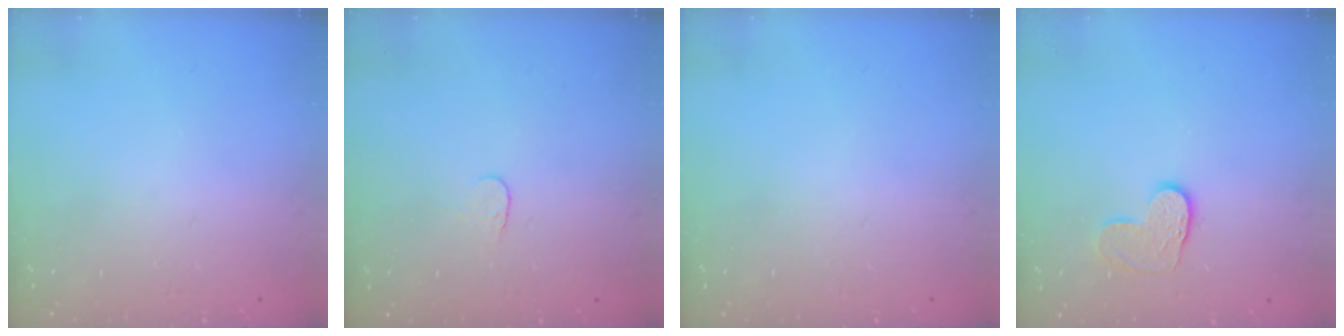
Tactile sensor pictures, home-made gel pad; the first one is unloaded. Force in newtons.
{"total": 3.8, "press": 3.8, "slide": 0.3}
{"total": 0.0}
{"total": 7.6, "press": 7.6, "slide": 0.4}